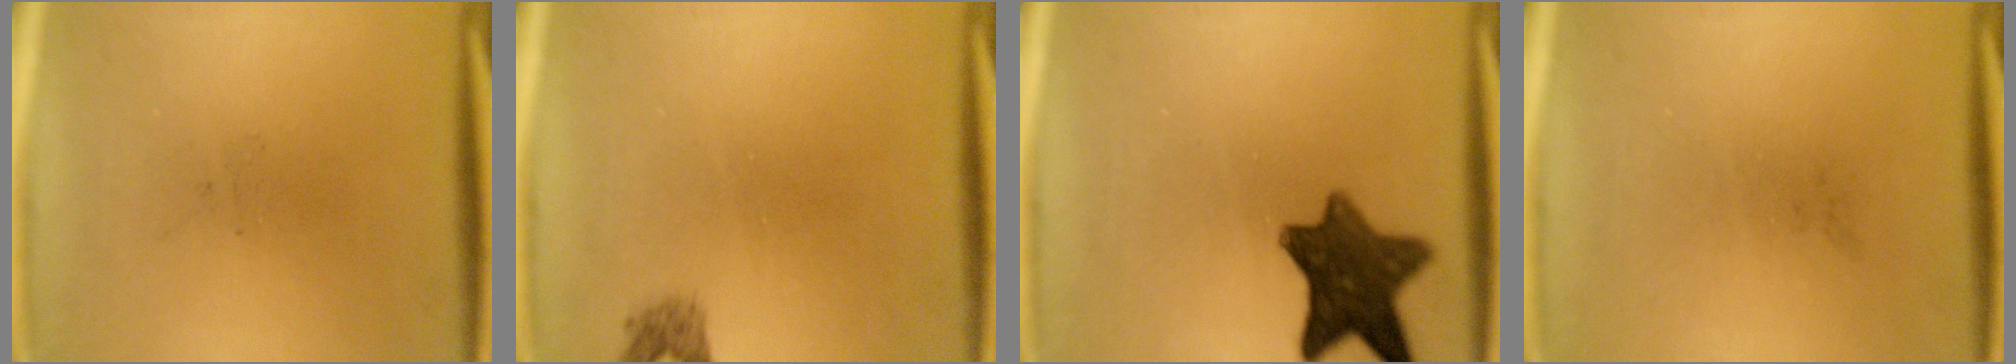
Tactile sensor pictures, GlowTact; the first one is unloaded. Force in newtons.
{"total": 1.4}
{"total": 10.1}
{"total": 0.0}